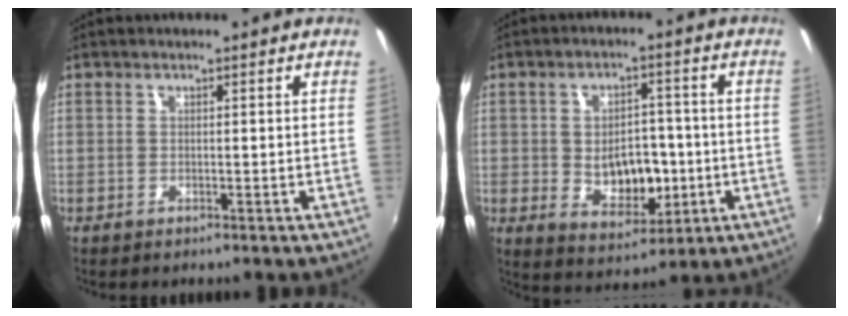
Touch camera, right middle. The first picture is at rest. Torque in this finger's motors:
{"motor_torque": [0.30, 0.24, 0.20, 0.04]}